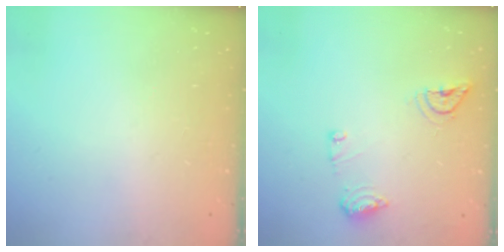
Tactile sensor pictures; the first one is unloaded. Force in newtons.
{"total": 8.5, "press": 8.5, "slide": 0.1}